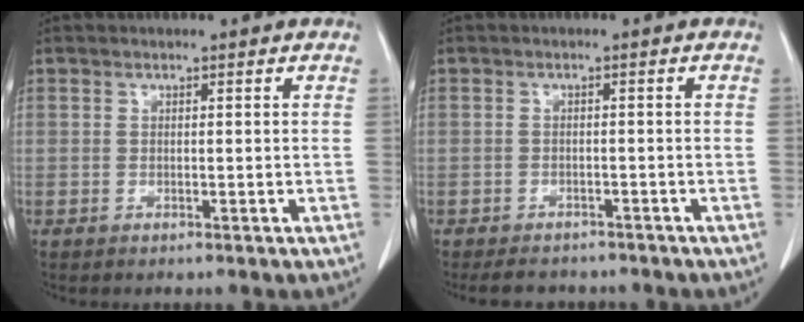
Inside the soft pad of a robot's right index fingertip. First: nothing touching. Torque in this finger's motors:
{"motor_torque": [-0.13, -0.07, 0.01, 0.00]}